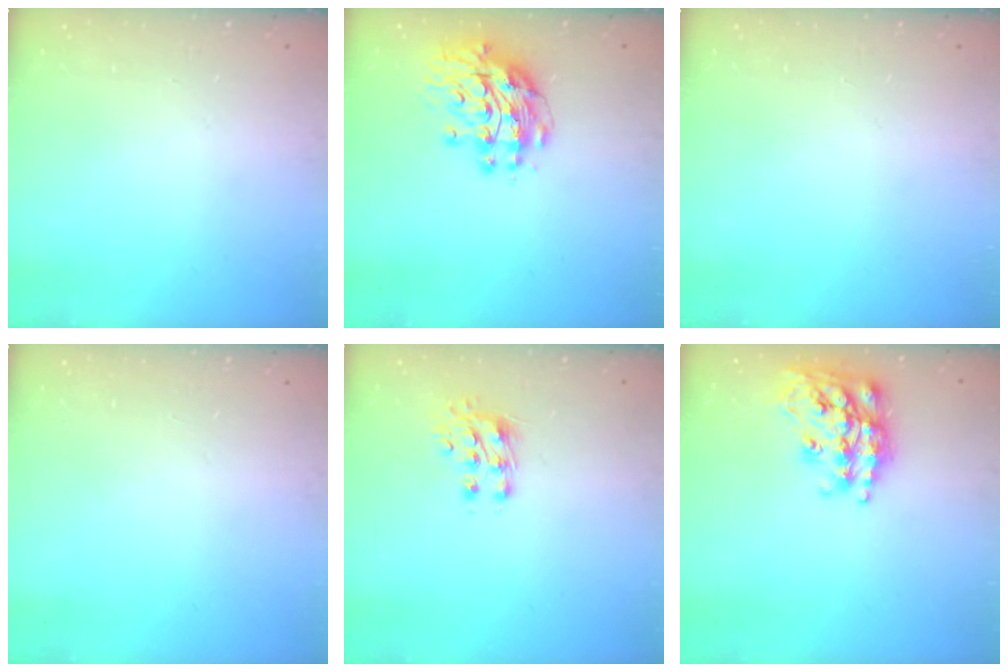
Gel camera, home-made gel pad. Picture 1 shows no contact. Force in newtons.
{"total": 12.2, "press": 12.1, "slide": 1.1}
{"total": 0.0}
{"total": 0.0}
{"total": 7.8, "press": 7.7, "slide": 0.8}
{"total": 20.4, "press": 20.4, "slide": 1.4}